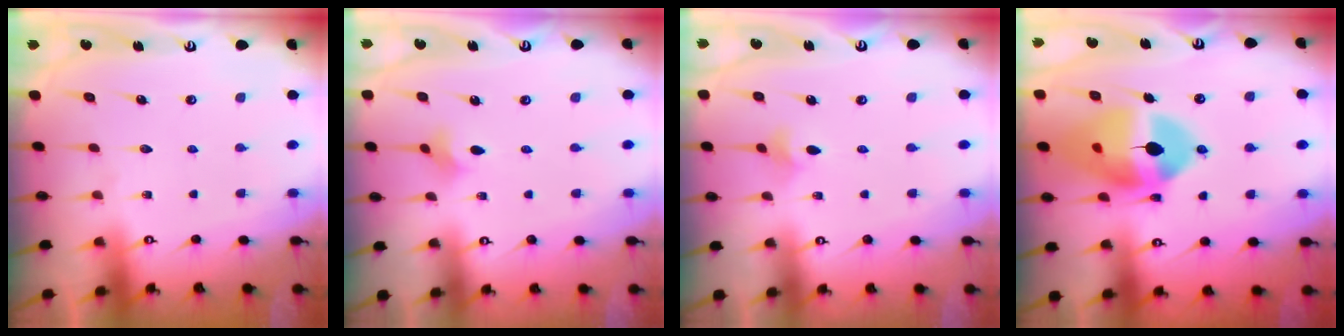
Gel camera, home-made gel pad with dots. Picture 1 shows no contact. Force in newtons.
{"total": 2.6, "press": 2.6, "slide": 0.6}
{"total": 2.9, "press": 2.9, "slide": 0.6}
{"total": 18.1, "press": 17.9, "slide": 2.2}